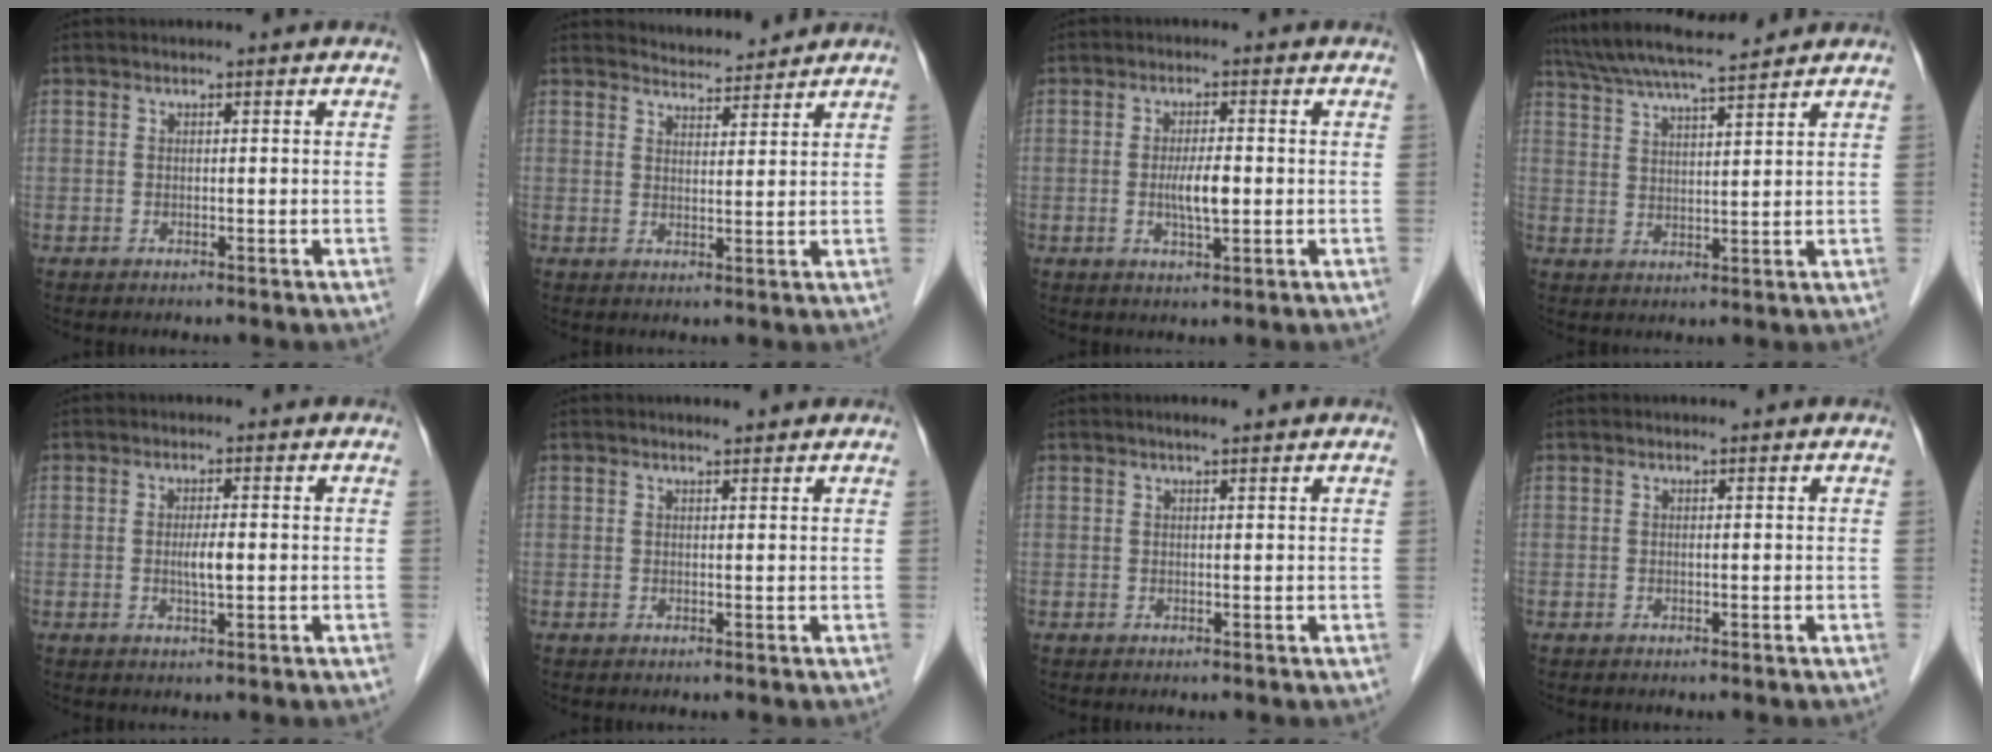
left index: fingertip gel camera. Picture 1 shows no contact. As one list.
[{"total": 4.2, "force": [4.2, 0.2, -0.3], "torque": [-0.007, 0.008, 0.067]}, {"total": 4.1, "force": [-0.4, 0.8, 4.0], "torque": [-0.079, -0.004, -0.006]}, {"total": 11.0, "force": [9.9, 0.3, 4.8], "torque": [-0.089, 0.027, 0.158]}, {"total": 2.4, "force": [-0.1, 0.3, 2.4], "torque": [-0.047, -0.002, -0.001]}, {"total": 1.8, "force": [1.6, 0.1, 0.7], "torque": [-0.014, 0.007, 0.026]}, {"total": 1.8, "force": [1.4, 0.1, 1.2], "torque": [-0.020, 0.009, 0.021]}, {"total": 0.0}]